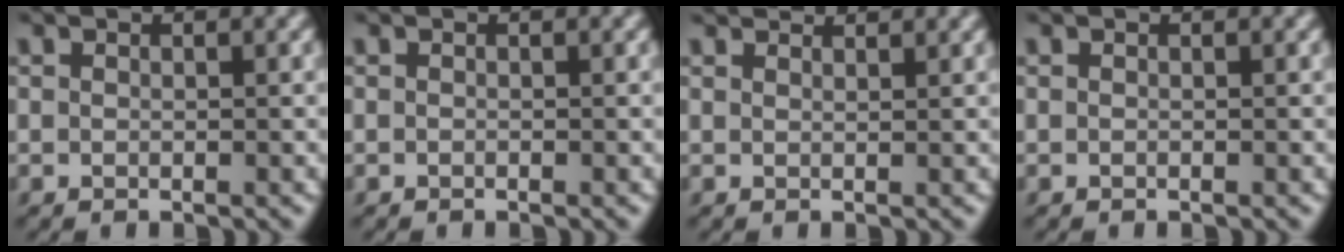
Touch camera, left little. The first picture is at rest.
{"total": 0.0}
{"total": 2.5, "force": [2.5, 0.0, 0.7], "torque": [-0.019, 0.007, 0.036]}
{"total": 0.0}